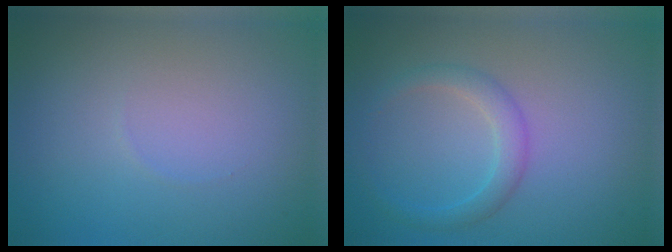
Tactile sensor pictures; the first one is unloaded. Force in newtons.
{"total": 2.2, "press": 2.2, "slide": 0.1}